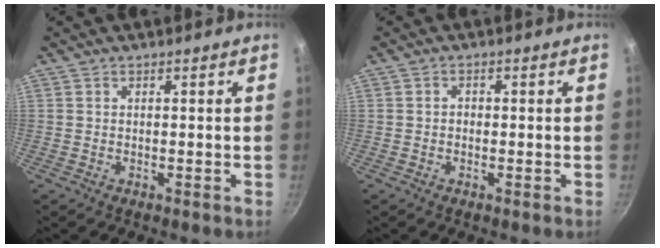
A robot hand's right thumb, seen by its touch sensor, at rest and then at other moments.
{"total": 1.0, "force": [-0.2, 0.9, 0.5], "torque": [-0.008, 0.005, -0.005]}